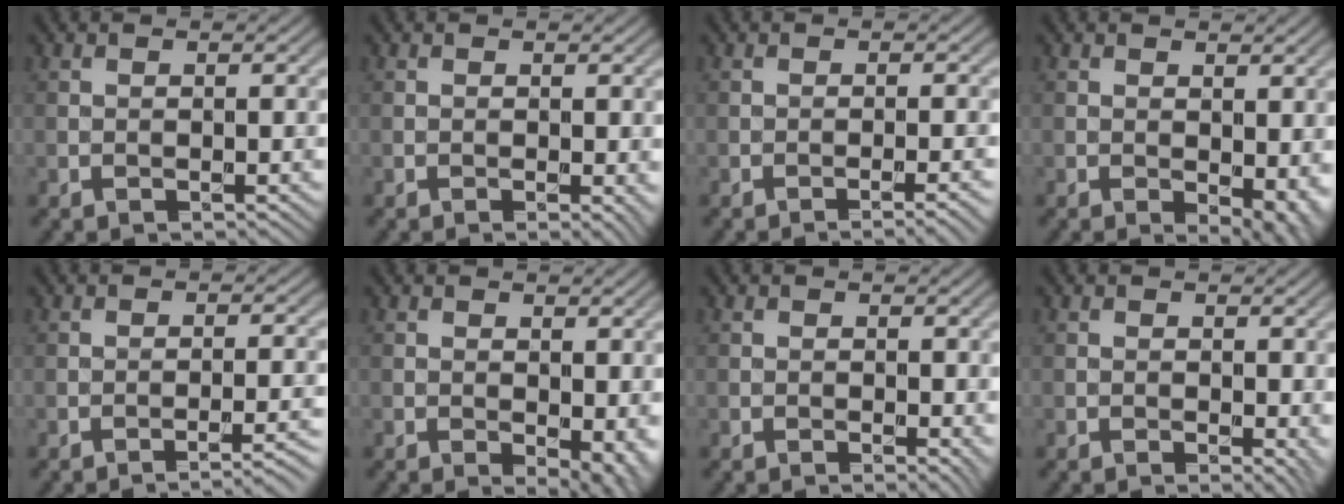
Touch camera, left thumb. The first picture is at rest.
{"total": 1.4, "force": [-0.2, 0.6, 1.3], "torque": [-0.016, -0.006, -0.002]}
{"total": 2.6, "force": [-1.4, 0.4, 2.2], "torque": [-0.026, 0.006, -0.029]}
{"total": 4.3, "force": [-0.7, 2.3, 3.6], "torque": [-0.044, -0.012, -0.005]}
{"total": 3.7, "force": [-2.4, 0.6, 2.8], "torque": [-0.035, 0.012, -0.042]}
{"total": 4.2, "force": [-0.6, 2.2, 3.5], "torque": [-0.042, -0.012, -0.005]}
{"total": 1.3, "force": [-0.1, 0.6, 1.1], "torque": [-0.012, -0.007, -0.001]}
{"total": 2.0, "force": [0.0, 1.0, 1.7], "torque": [-0.016, -0.008, 0.002]}